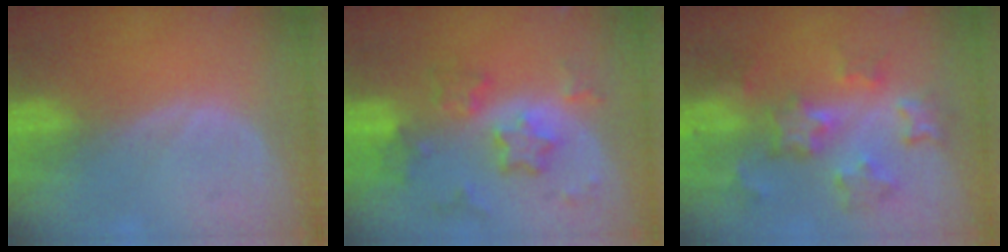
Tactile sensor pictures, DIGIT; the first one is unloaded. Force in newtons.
{"total": 8.2, "press": 7.2, "slide": 3.9}
{"total": 8.7, "press": 7.8, "slide": 3.8}